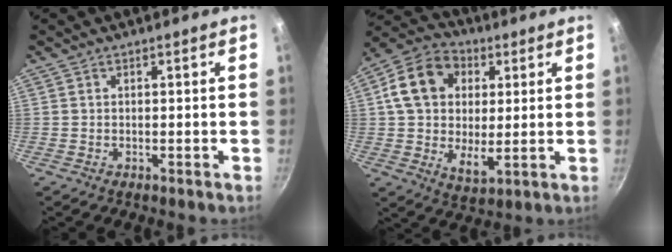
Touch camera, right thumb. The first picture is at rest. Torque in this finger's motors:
{"motor_torque": [-0.85, 1.73, 1.55, 0.06, 0.38]}